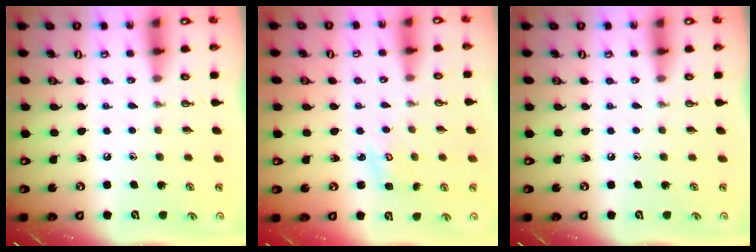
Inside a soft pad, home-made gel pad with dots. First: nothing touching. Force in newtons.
{"total": 2.7, "press": 2.7, "slide": 0.3}
{"total": 0.0}